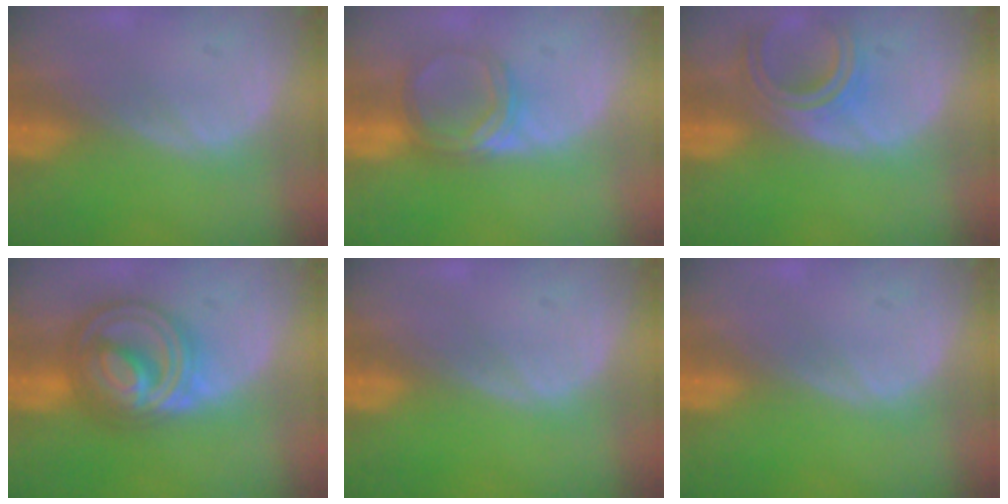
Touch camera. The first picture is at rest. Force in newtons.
{"total": 5.0, "press": 4.6, "slide": 2.1}
{"total": 5.7, "press": 5.2, "slide": 2.4}
{"total": 9.0, "press": 9.0, "slide": 0.7}
{"total": 0.0}
{"total": 0.0}